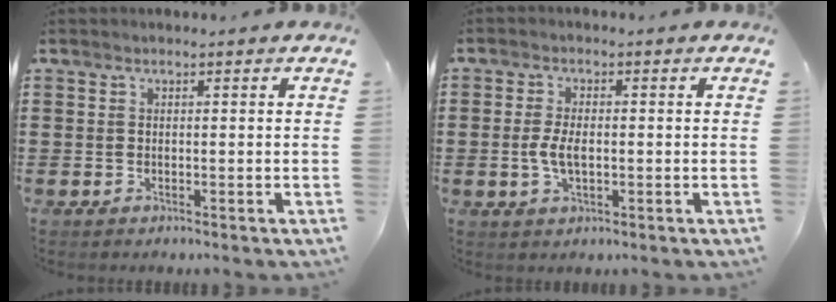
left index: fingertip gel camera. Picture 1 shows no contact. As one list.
[{"total": 4.2, "force": [-0.5, 1.9, 3.7], "torque": [-0.089, -0.004, -0.015]}]